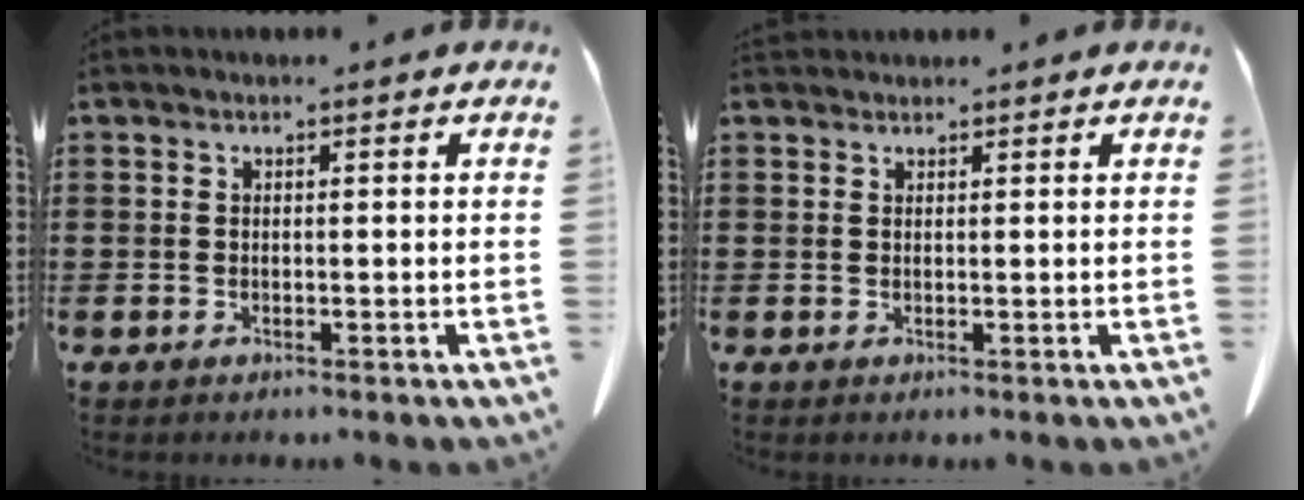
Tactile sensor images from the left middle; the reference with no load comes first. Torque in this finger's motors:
{"motor_torque": [0.17, 0.16, 0.09, 0.03]}